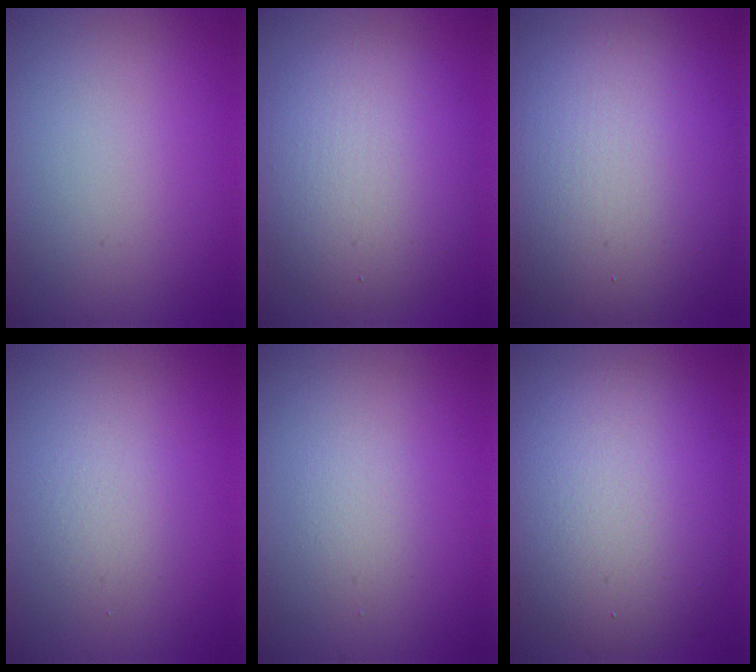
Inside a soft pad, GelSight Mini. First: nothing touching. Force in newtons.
{"total": 7.4, "press": 7.4, "slide": 0.4}
{"total": 13.7, "press": 13.7, "slide": 0.8}
{"total": 1.7, "press": 1.7, "slide": 0.1}
{"total": 1.2, "press": 1.2, "slide": 0.0}
{"total": 10.6, "press": 10.6, "slide": 0.5}